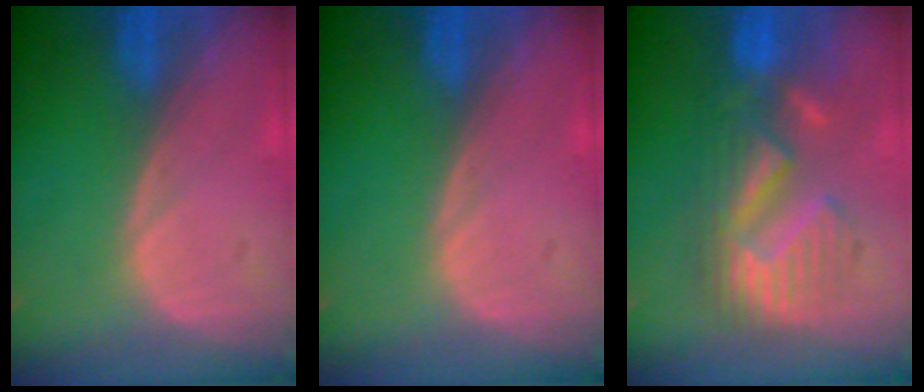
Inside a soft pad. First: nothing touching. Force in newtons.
{"total": 0.0}
{"total": 8.9, "press": 8.9, "slide": 0.0}